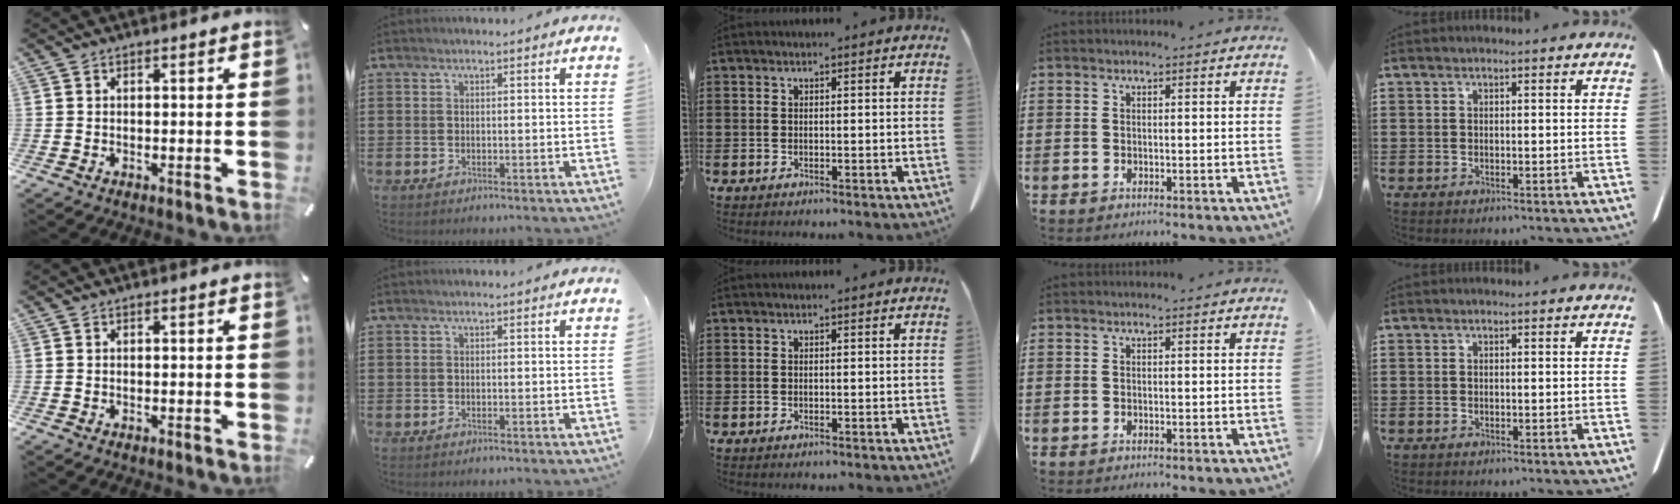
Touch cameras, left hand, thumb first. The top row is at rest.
{}